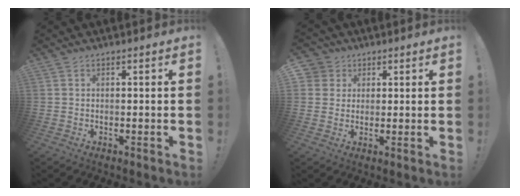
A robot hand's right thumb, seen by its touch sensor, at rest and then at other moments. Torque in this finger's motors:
{"motor_torque": [0.67, 2.37, 0.52, 0.06, 0.32]}